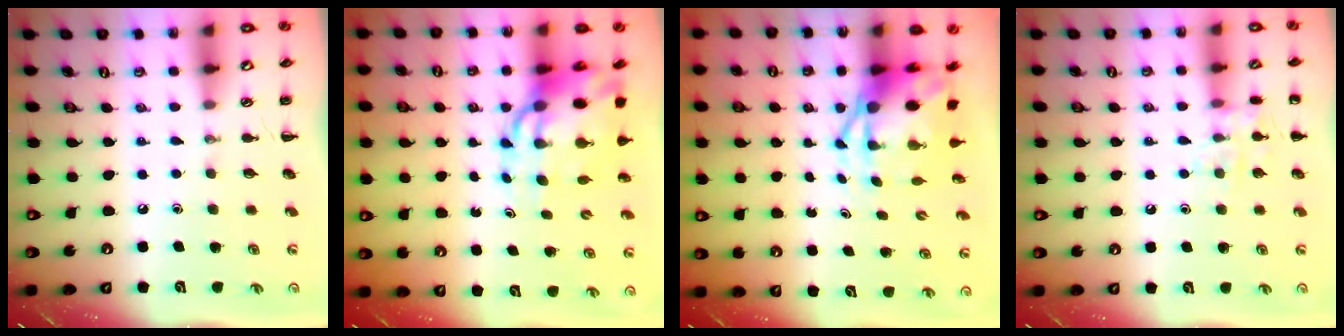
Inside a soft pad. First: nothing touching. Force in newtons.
{"total": 13.9, "press": 13.4, "slide": 3.8}
{"total": 7.0, "press": 6.8, "slide": 1.9}
{"total": 9.2, "press": 9.1, "slide": 1.0}